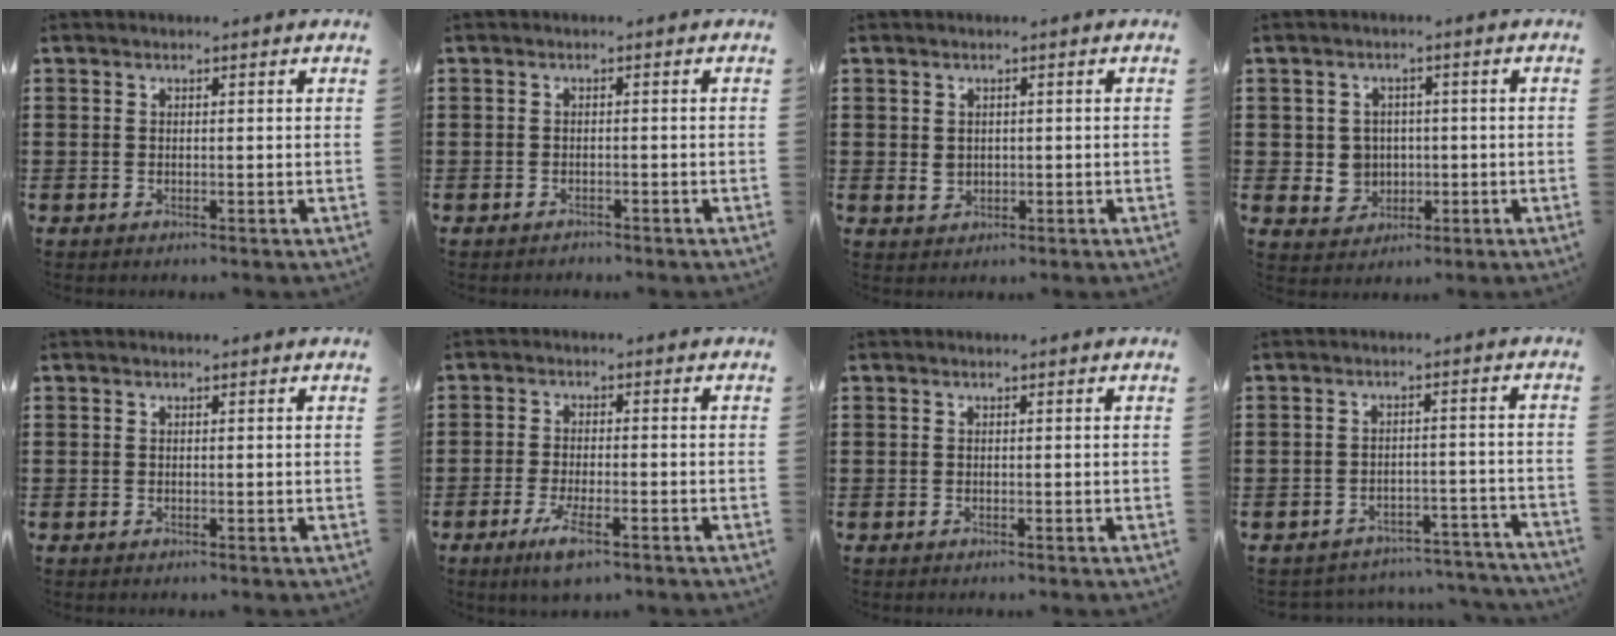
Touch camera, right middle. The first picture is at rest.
{"total": 0.9, "force": [-0.9, 0.3, 0.0], "torque": [-0.003, 0.003, -0.021]}
{"total": 2.1, "force": [0.2, 1.9, 1.0], "torque": [-0.016, 0.006, 0.000]}
{"total": 4.4, "force": [-0.1, 4.2, 1.3], "torque": [-0.033, 0.009, -0.005]}
{"total": 0.0}
{"total": 5.6, "force": [-3.1, 1.5, 4.4], "torque": [-0.089, -0.004, -0.057]}
{"total": 0.0}
{"total": 3.8, "force": [-3.7, 0.5, 0.4], "torque": [-0.010, 0.004, -0.080]}